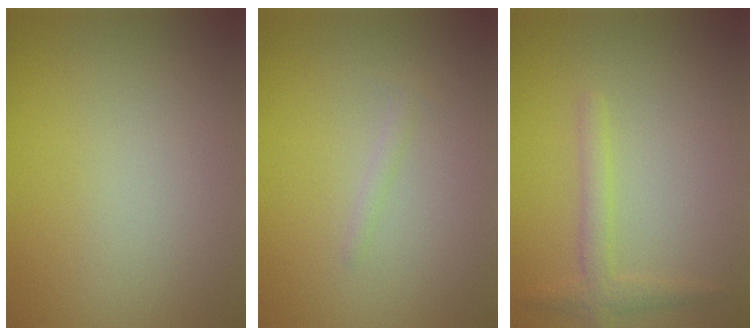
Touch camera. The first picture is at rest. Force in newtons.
{"total": 0.7, "press": 0.7, "slide": 0.1}
{"total": 1.9, "press": 1.9, "slide": 0.1}